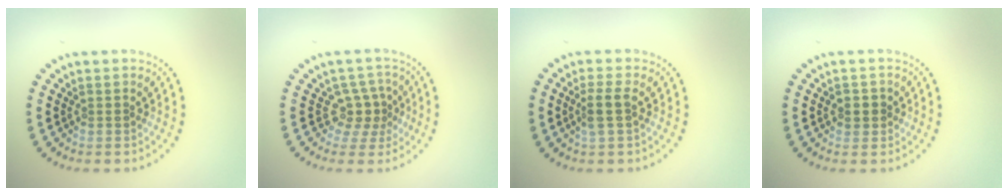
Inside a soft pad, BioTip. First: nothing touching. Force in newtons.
{"total": 2.6, "press": 1.8, "slide": 1.9}
{"total": 2.0, "press": 1.6, "slide": 1.2}
{"total": 1.5, "press": 1.4, "slide": 0.5}